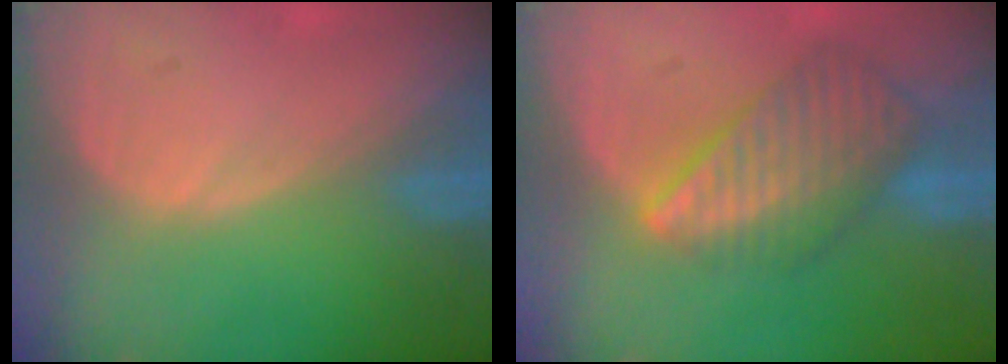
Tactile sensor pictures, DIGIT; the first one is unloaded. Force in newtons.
{"total": 8.4, "press": 7.5, "slide": 3.9}